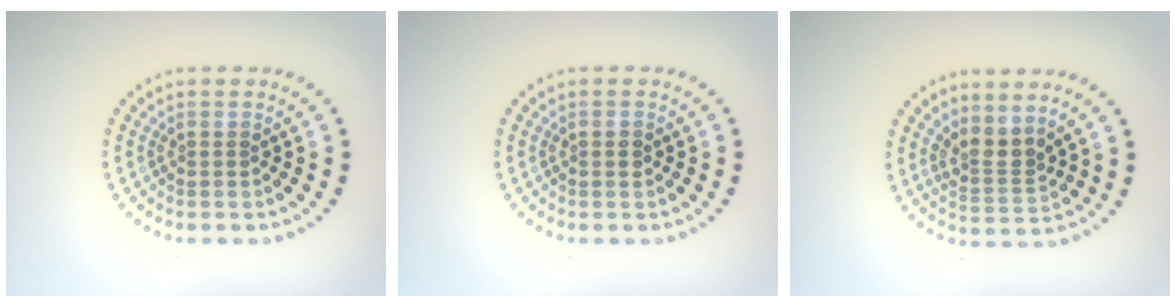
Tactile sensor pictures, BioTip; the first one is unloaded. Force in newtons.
{"total": 1.1, "press": 1.1, "slide": 0.1}
{"total": 2.6, "press": 1.9, "slide": 1.8}